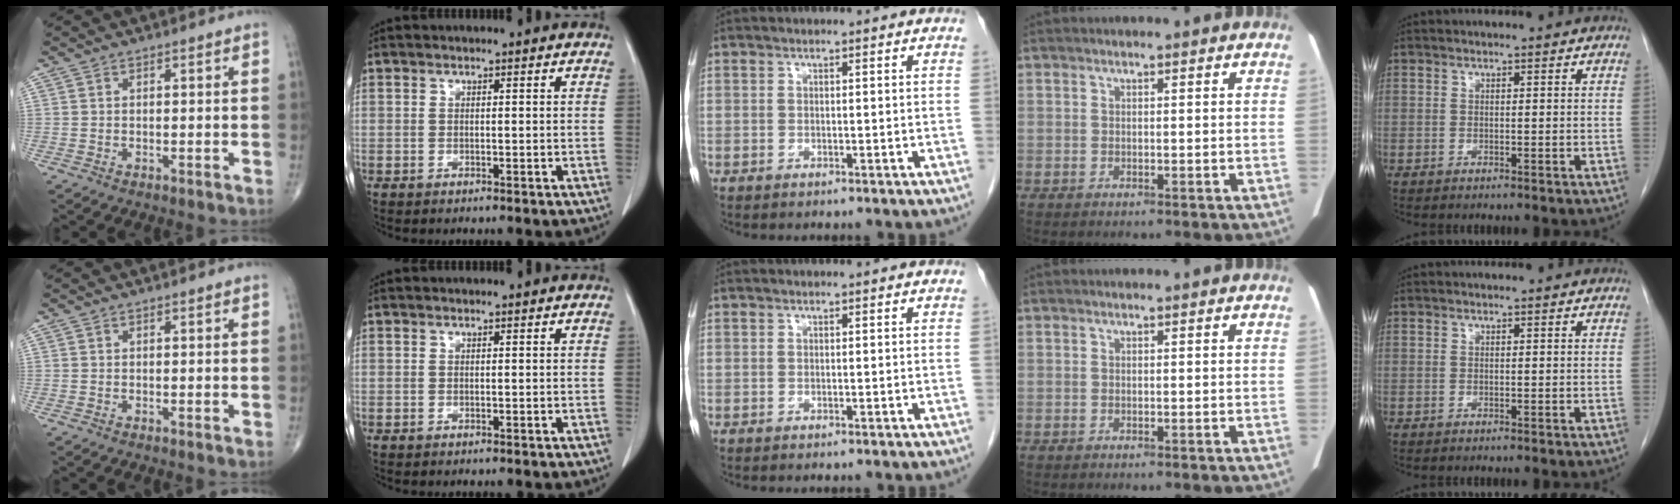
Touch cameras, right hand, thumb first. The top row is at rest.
{}